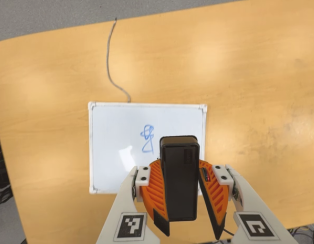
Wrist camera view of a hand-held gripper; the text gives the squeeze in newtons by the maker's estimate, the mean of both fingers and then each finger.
{"total": 8.5, "left": 8.7, "right": 8.3}